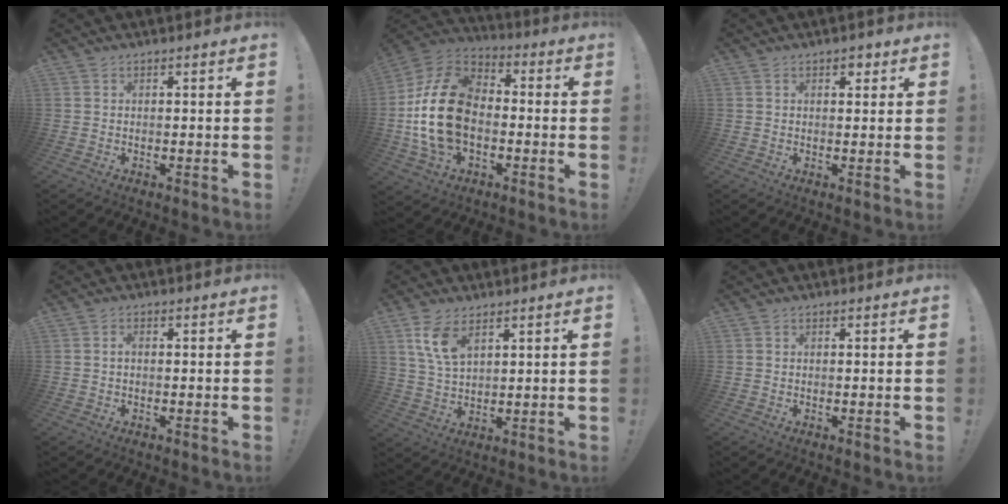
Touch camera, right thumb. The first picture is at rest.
{"total": 21.9, "force": [-2.0, 14.8, 16.0], "torque": [-0.309, 0.034, -0.026]}
{"total": 2.1, "force": [1.2, 1.4, 1.0], "torque": [-0.001, -0.005, 0.018]}
{"total": 1.1, "force": [-0.1, 0.6, 1.0], "torque": [-0.027, 0.008, -0.001]}
{"total": 8.4, "force": [4.9, 4.1, 5.5], "torque": [-0.109, -0.017, 0.091]}
{"total": 0.0}